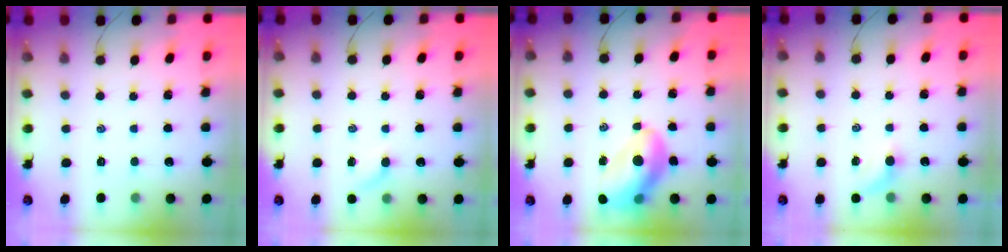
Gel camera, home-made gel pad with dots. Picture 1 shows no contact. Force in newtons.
{"total": 3.2, "press": 3.0, "slide": 1.0}
{"total": 12.4, "press": 11.9, "slide": 3.5}
{"total": 3.5, "press": 3.4, "slide": 0.9}